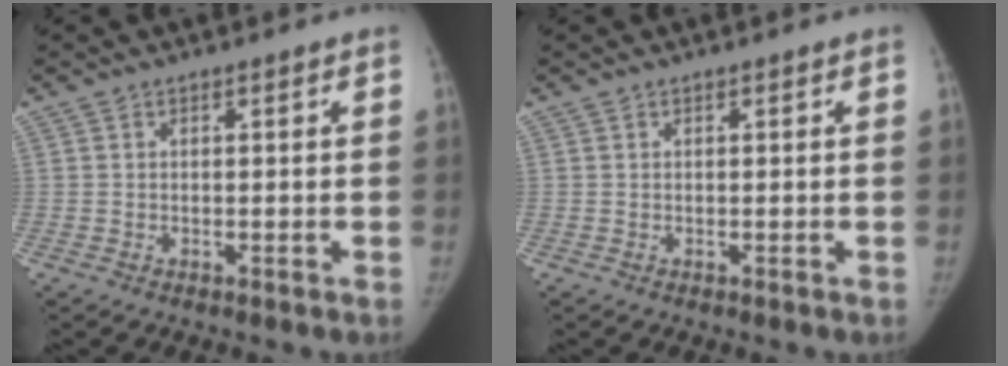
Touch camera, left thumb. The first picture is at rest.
{"total": 0.0}